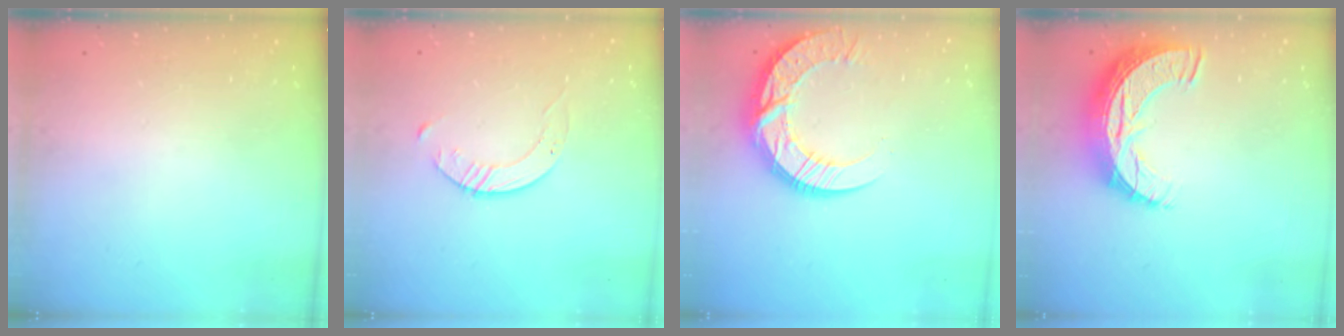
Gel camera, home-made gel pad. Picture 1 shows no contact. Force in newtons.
{"total": 3.1, "press": 3.1, "slide": 0.4}
{"total": 15.3, "press": 15.2, "slide": 1.4}
{"total": 11.6, "press": 11.6, "slide": 0.7}